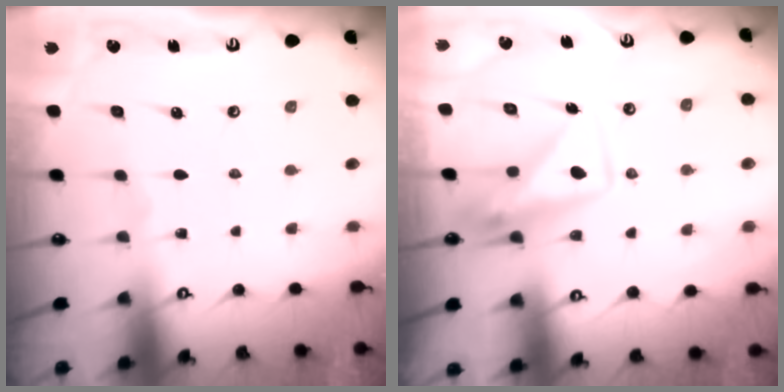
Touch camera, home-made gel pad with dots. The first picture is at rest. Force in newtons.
{"total": 9.2, "press": 9.2, "slide": 0.9}